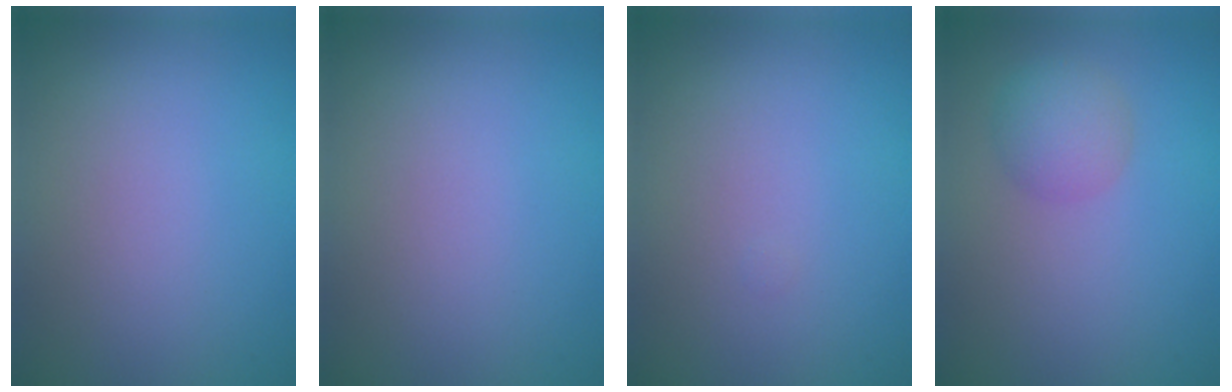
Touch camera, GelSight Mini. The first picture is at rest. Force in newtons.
{"total": 0.0}
{"total": 0.0}
{"total": 2.5, "press": 2.5, "slide": 0.1}